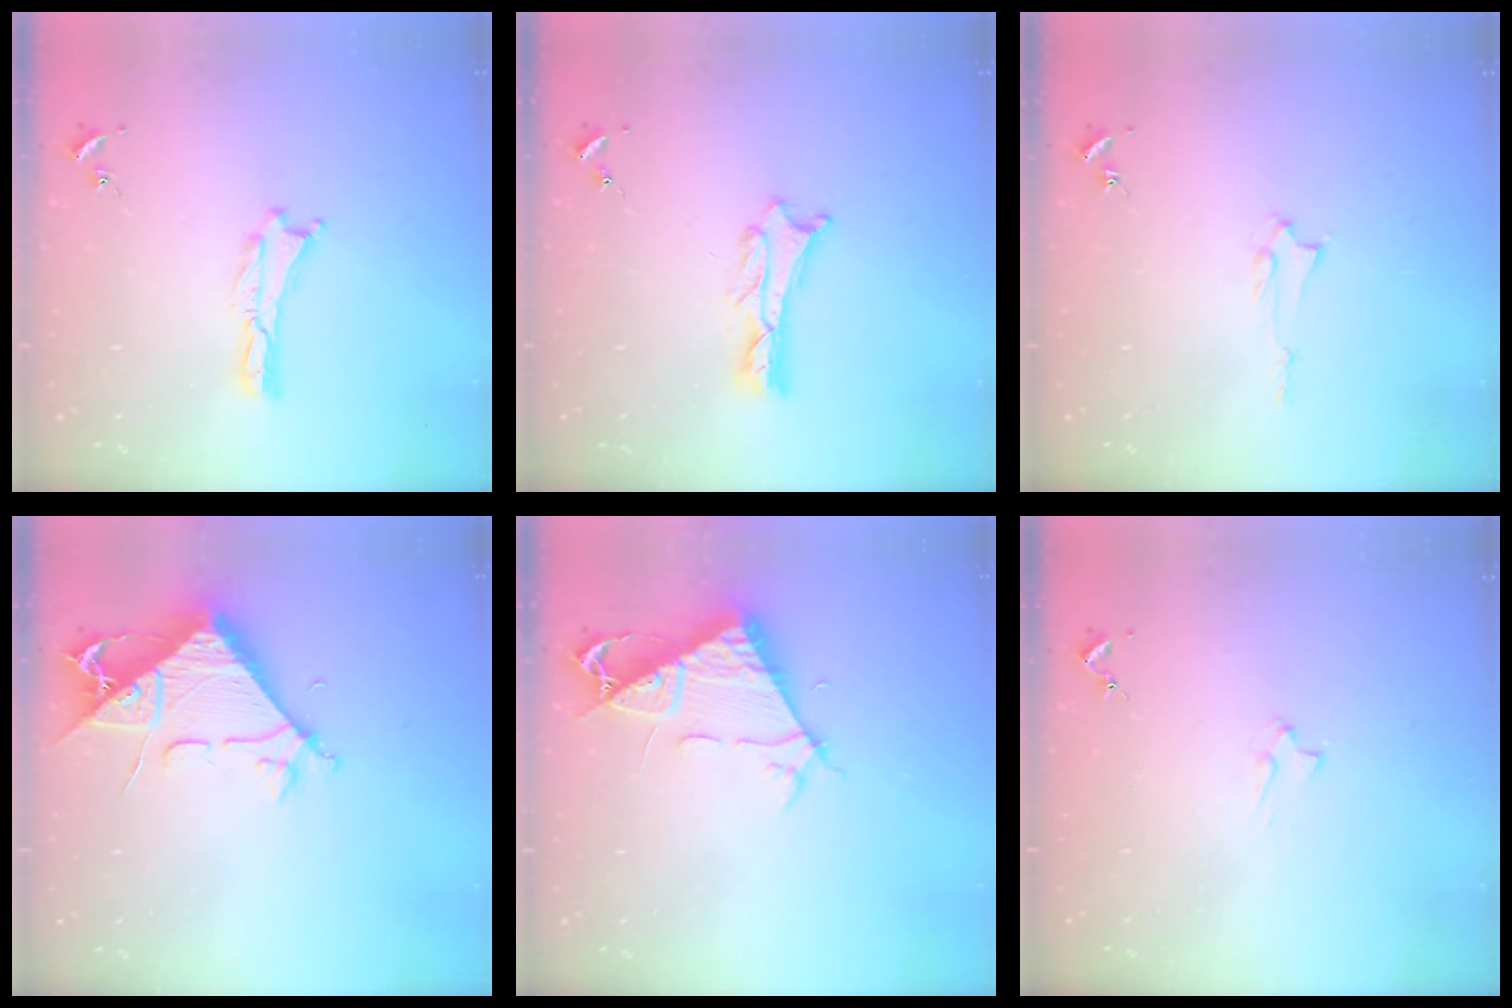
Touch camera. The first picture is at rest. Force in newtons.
{"total": 1.2, "press": 1.2, "slide": 0.2}
{"total": 1.3, "press": 1.3, "slide": 0.2}
{"total": 8.7, "press": 8.6, "slide": 1.1}
{"total": 7.6, "press": 7.6, "slide": 0.9}
{"total": 2.1, "press": 2.1, "slide": 0.3}